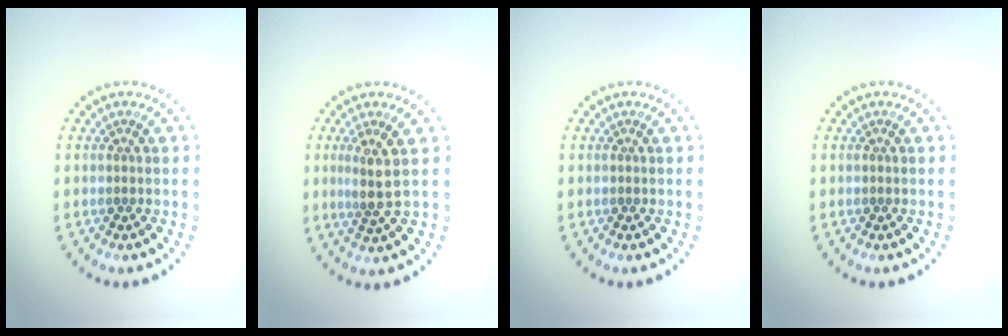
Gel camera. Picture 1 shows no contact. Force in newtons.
{"total": 2.6, "press": 2.0, "slide": 1.6}
{"total": 0.0}
{"total": 0.0}